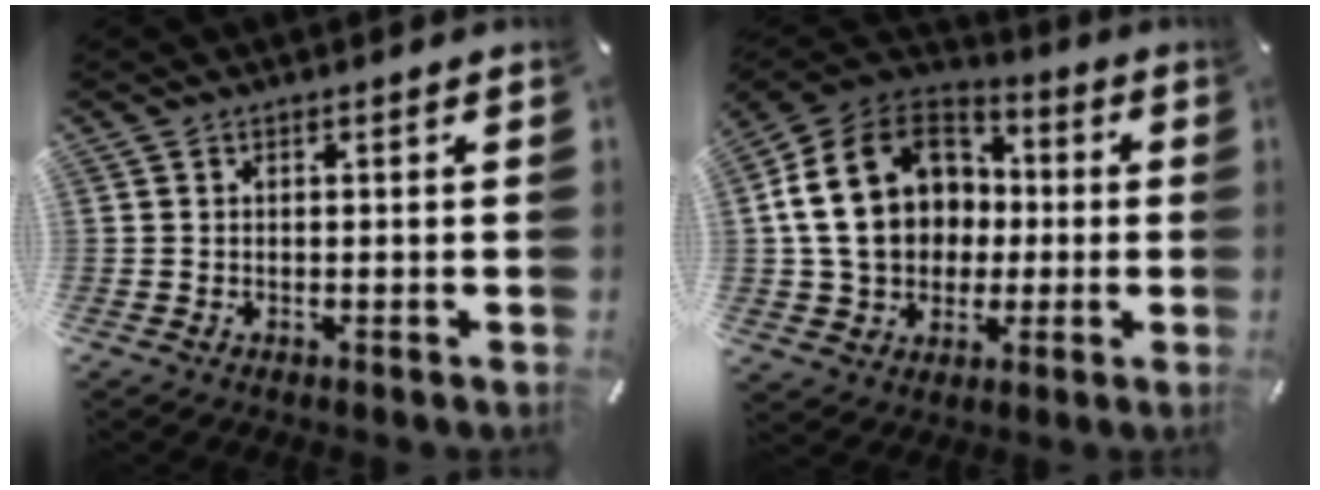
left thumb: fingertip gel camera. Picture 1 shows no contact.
{"total": 19.0, "force": [0.2, 16.2, 9.9], "torque": [-0.206, 0.014, 0.009]}